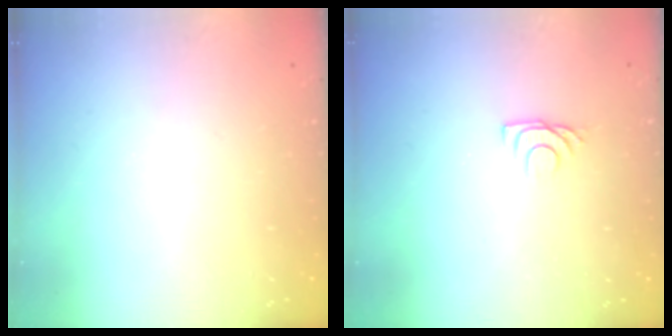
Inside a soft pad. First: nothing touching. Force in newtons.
{"total": 5.3, "press": 5.3, "slide": 0.6}